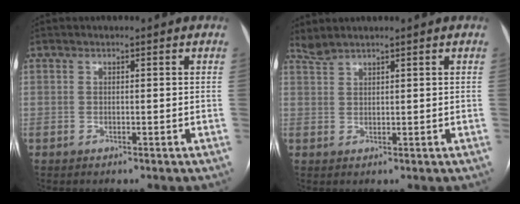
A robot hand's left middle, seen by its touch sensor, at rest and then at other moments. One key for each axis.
{"total": 1.8, "fx": 1.7, "fy": -0.2, "fz": 0.1, "tx": -0.008, "ty": 0.012, "tz": 0.043}